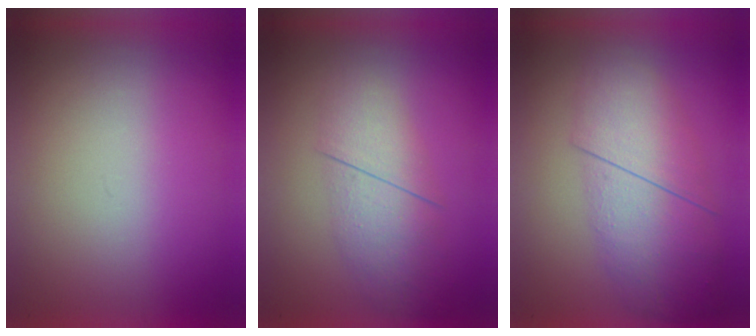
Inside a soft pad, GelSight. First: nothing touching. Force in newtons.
{"total": 2.8}
{"total": 4.6}